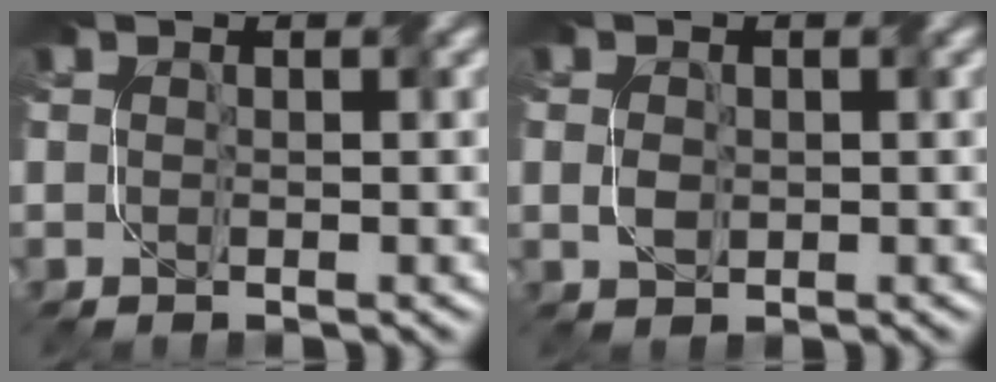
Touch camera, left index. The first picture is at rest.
{"total": 1.0, "force": [-0.5, 0.6, 0.7], "torque": [-0.021, 0.002, -0.009]}